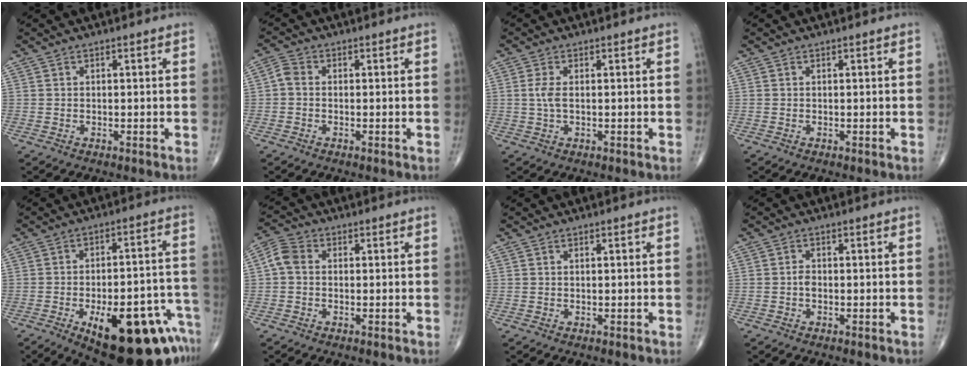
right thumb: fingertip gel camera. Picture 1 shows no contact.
{"total": 2.3, "force": [-0.4, 1.6, 1.5], "torque": [-0.026, 0.006, -0.018]}
{"total": 2.6, "force": [0.2, 1.1, 2.3], "torque": [-0.057, 0.000, 0.003]}
{"total": 0.0}
{"total": 23.4, "force": [-11.5, 9.2, 18.1], "torque": [-0.165, 0.060, -0.147]}
{"total": 4.2, "force": [0.1, 3.2, 2.7], "torque": [-0.054, 0.012, -0.009]}
{"total": 0.0}
{"total": 1.3, "force": [-0.3, 0.8, 0.9], "torque": [-0.013, 0.002, -0.008]}